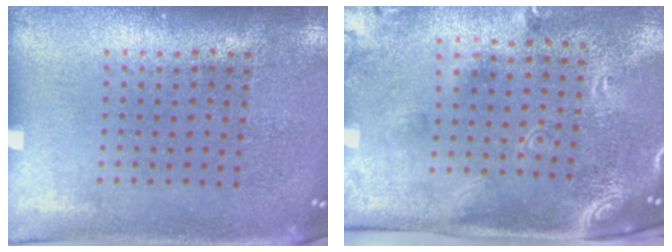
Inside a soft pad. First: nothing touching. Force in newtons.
{"total": 2.5, "press": 1.7, "slide": 1.9}